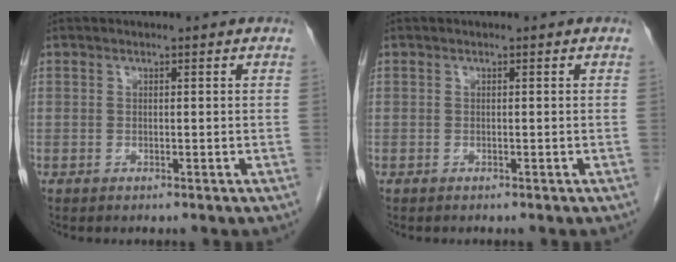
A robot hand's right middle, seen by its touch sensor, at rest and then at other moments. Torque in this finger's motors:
{"motor_torque": [-0.13, -0.13, -0.03, -0.01]}